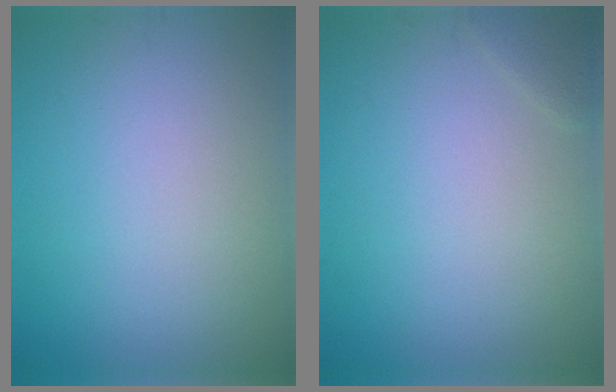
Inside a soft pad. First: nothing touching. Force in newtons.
{"total": 0.8, "press": 0.8, "slide": 0.1}